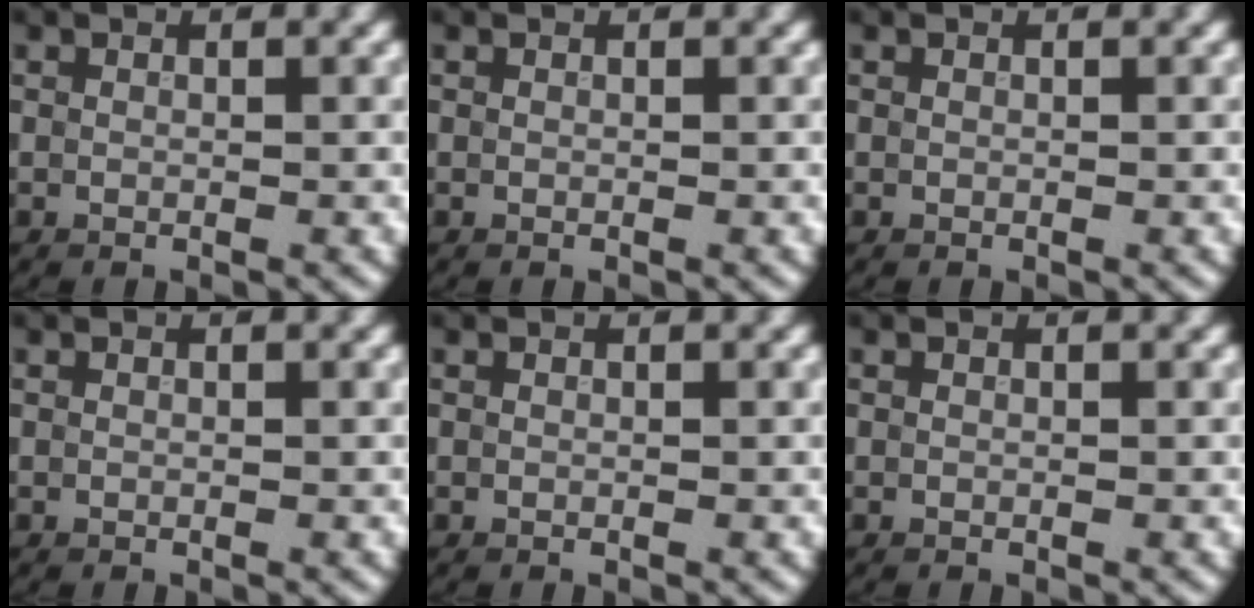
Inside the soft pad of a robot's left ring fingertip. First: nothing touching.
{"total": 0.0}
{"total": 0.0}
{"total": 0.0}
{"total": 0.0}
{"total": 0.0}